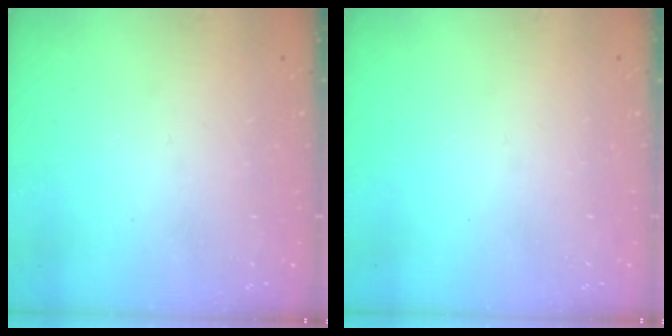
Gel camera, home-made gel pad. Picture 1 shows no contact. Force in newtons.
{"total": 0.0}